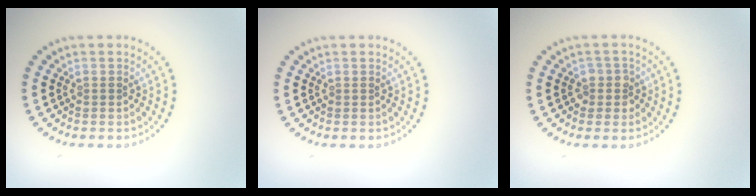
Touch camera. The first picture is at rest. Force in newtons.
{"total": 0.0}
{"total": 1.7, "press": 1.6, "slide": 0.7}